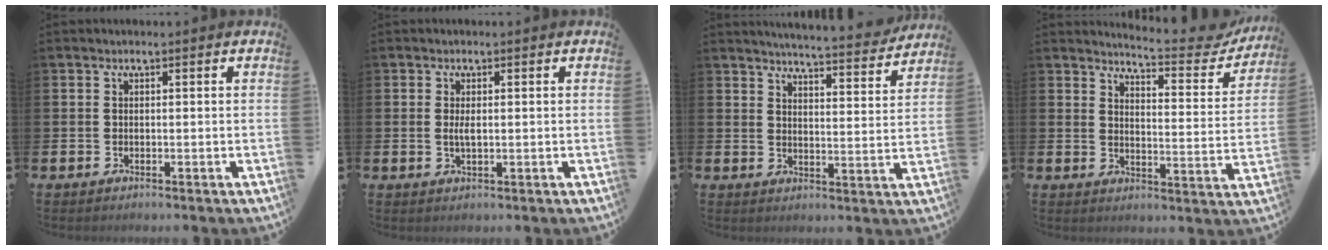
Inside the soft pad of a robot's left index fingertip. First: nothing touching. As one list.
[{"total": 1.7, "force": [0.1, 0.5, 1.6], "torque": [-0.028, 0.000, 0.000]}, {"total": 5.2, "force": [5.2, -0.2, 0.8], "torque": [-0.025, -0.043, 0.085]}, {"total": 5.5, "force": [5.3, 0.3, 1.2], "torque": [-0.030, -0.045, 0.084]}]